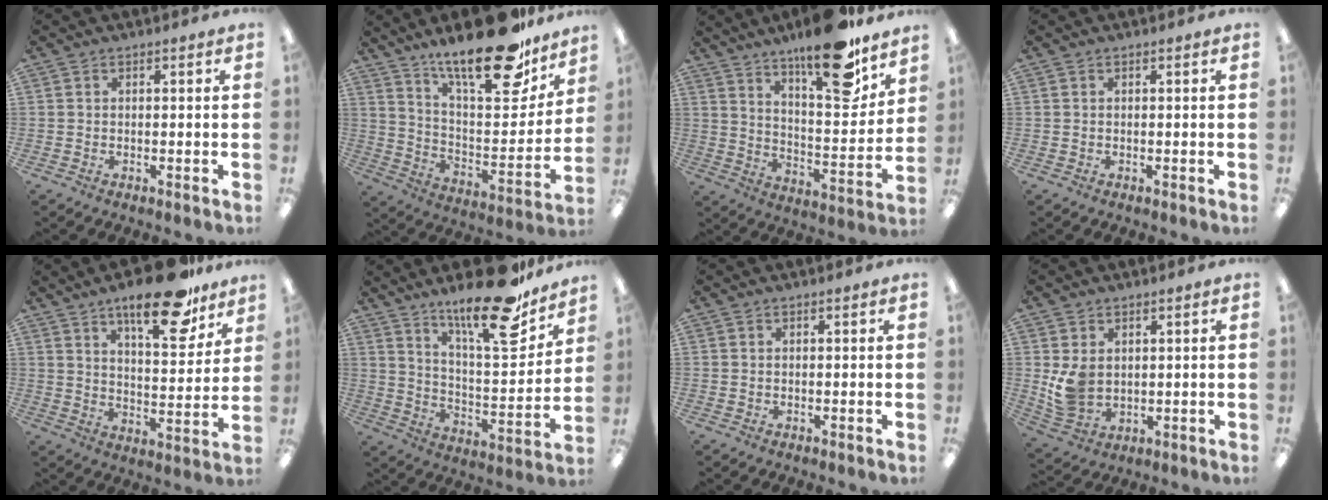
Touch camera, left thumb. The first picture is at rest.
{"total": 24.6, "force": [18.7, 7.4, 14.2], "torque": [-0.213, -0.128, 0.311]}
{"total": 20.1, "force": [15.3, 5.7, 11.7], "torque": [-0.169, -0.107, 0.250]}
{"total": 0.0}
{"total": 18.6, "force": [13.0, 6.3, 11.7], "torque": [-0.169, -0.072, 0.209]}
{"total": 21.6, "force": [15.9, 5.9, 13.4], "torque": [-0.205, -0.107, 0.258]}
{"total": 0.0}
{"total": 7.0, "force": [2.0, 5.4, 3.9], "torque": [-0.076, -0.004, 0.042]}